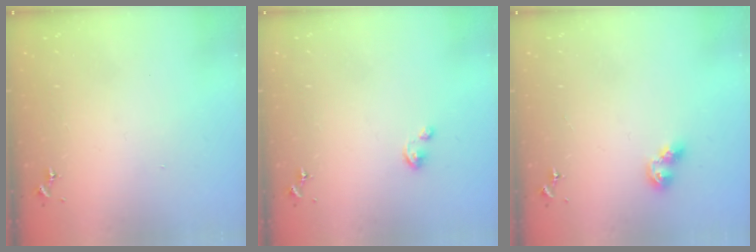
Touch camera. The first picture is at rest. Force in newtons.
{"total": 2.2, "press": 2.2, "slide": 0.2}
{"total": 7.1, "press": 7.1, "slide": 0.7}